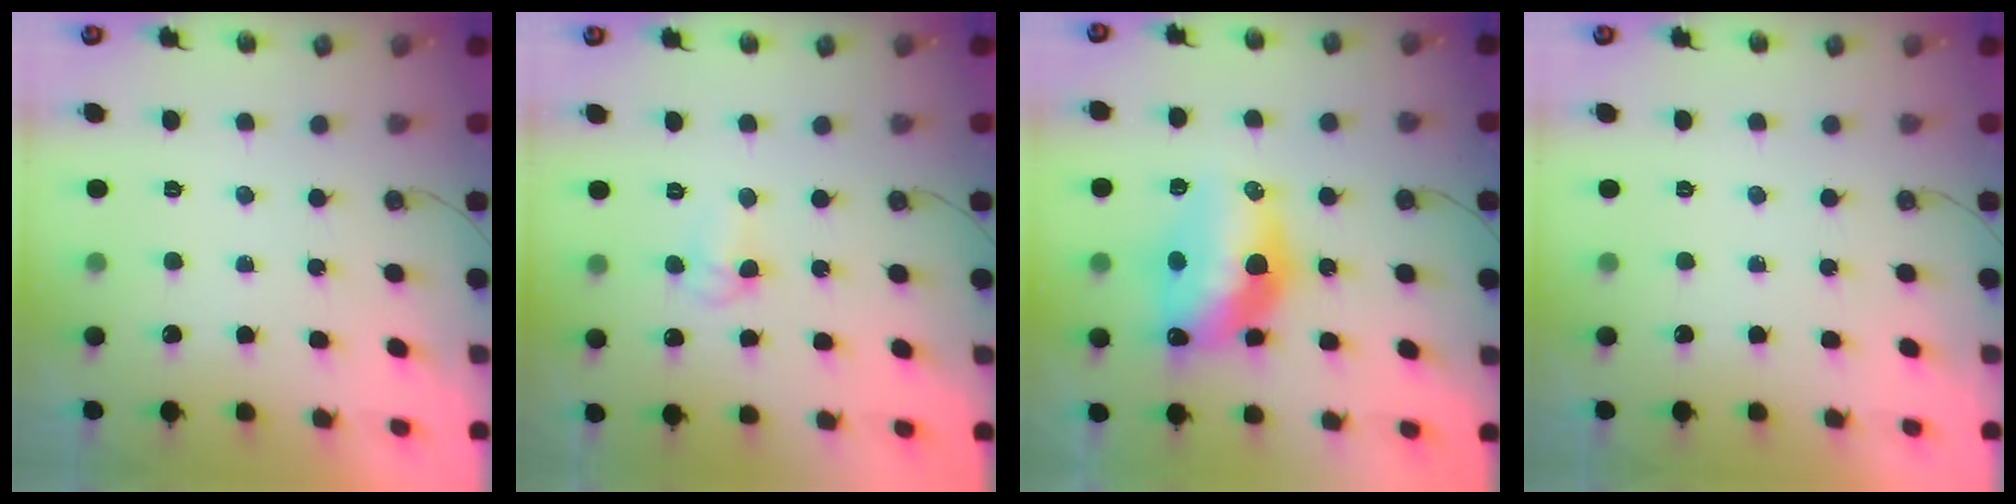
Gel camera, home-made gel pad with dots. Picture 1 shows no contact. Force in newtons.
{"total": 4.3, "press": 3.5, "slide": 2.5}
{"total": 17.1, "press": 16.4, "slide": 4.9}
{"total": 0.0}